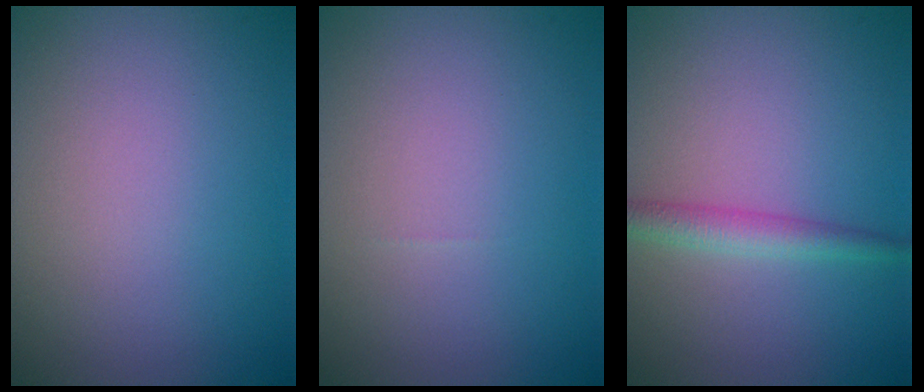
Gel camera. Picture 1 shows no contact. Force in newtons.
{"total": 0.0}
{"total": 2.3, "press": 2.3, "slide": 0.0}